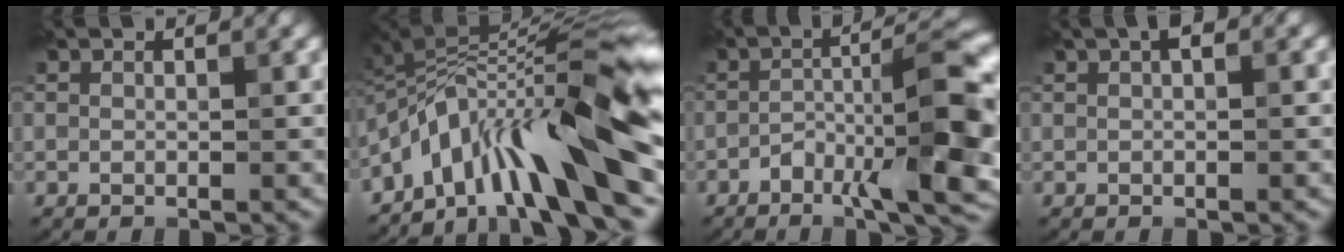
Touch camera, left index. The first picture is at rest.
{"total": 13.7, "force": [-5.3, 2.9, 12.3], "torque": [-0.198, 0.029, -0.078]}
{"total": 9.7, "force": [-4.0, 2.3, 8.5], "torque": [-0.126, 0.019, -0.067]}
{"total": 1.2, "force": [0.4, 0.3, 1.1], "torque": [-0.017, 0.005, 0.007]}